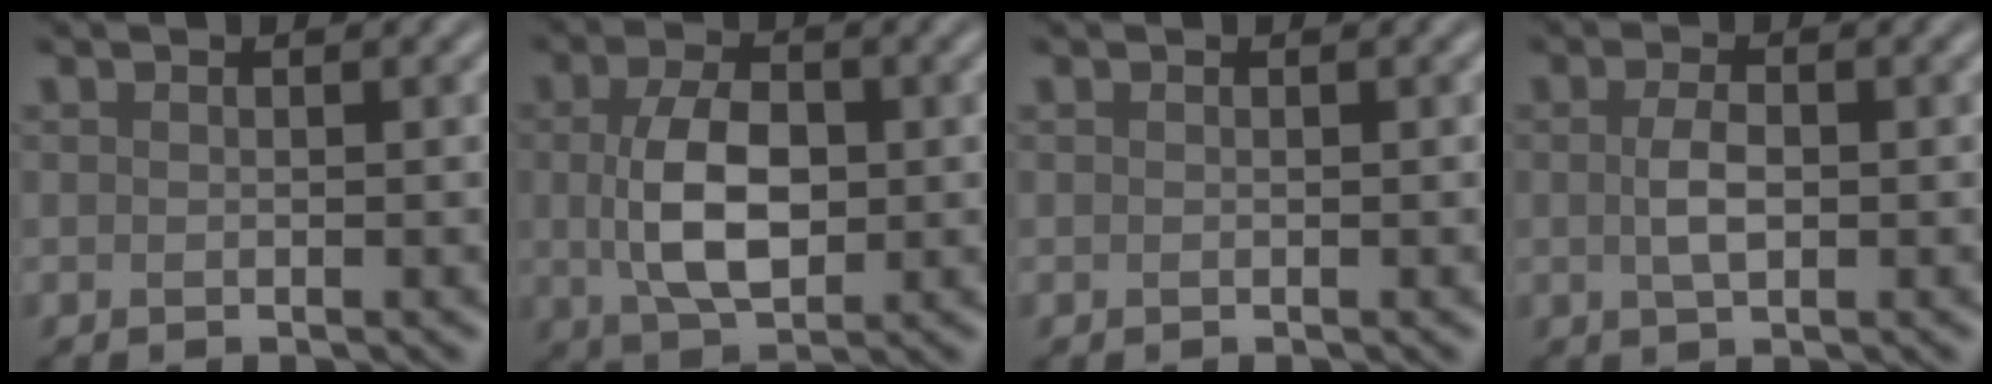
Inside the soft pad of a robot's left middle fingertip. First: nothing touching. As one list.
[{"total": 6.4, "force": [0.1, 3.7, 5.2], "torque": [-0.109, -0.001, 0.004]}, {"total": 0.0}, {"total": 2.3, "force": [0.0, 1.1, 2.1], "torque": [-0.046, 0.000, -0.001]}]